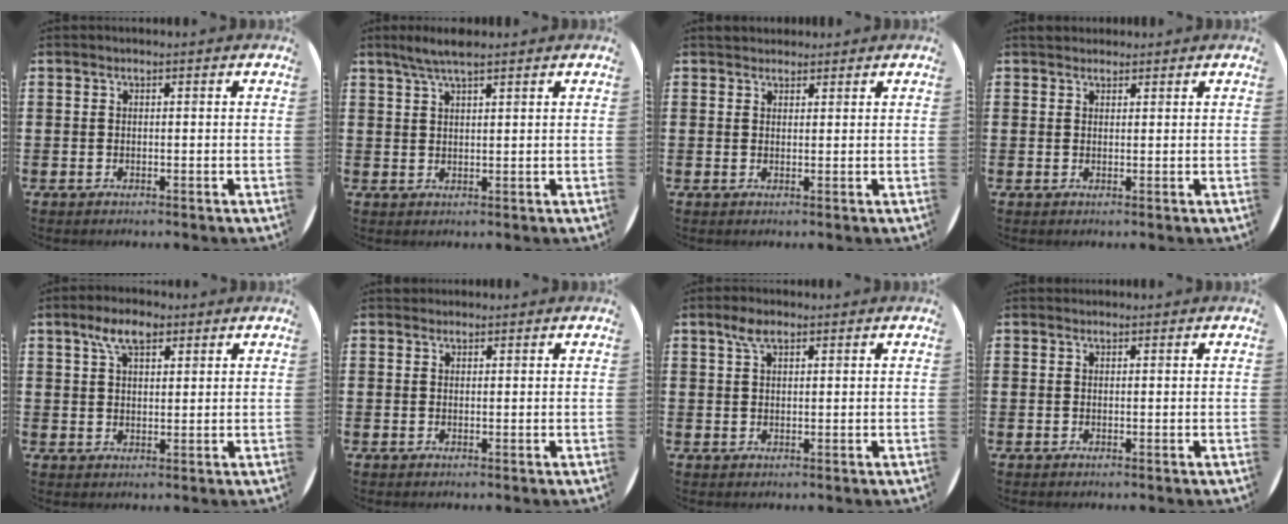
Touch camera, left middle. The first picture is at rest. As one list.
[{"total": 3.5, "force": [2.8, 0.4, 2.0], "torque": [-0.036, 0.000, 0.047]}, {"total": 1.5, "force": [1.4, 0.5, -0.2], "torque": [0.010, 0.002, 0.026]}, {"total": 1.4, "force": [1.3, 0.4, 0.0], "torque": [0.007, 0.001, 0.023]}, {"total": 5.1, "force": [3.2, 2.2, 3.2], "torque": [-0.061, 0.006, 0.056]}, {"total": 0.6, "force": [0.6, 0.2, -0.2], "torque": [0.003, 0.004, 0.011]}, {"total": 2.7, "force": [1.7, 1.1, 1.8], "torque": [-0.039, 0.008, 0.030]}, {"total": 0.0}]